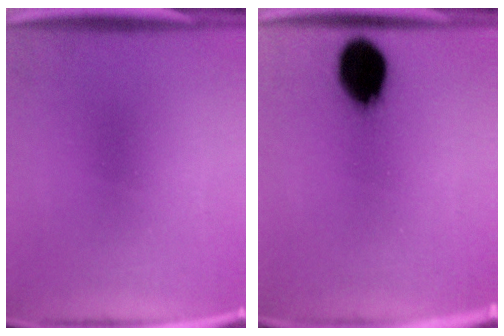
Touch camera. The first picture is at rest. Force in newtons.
{"total": 12.9}